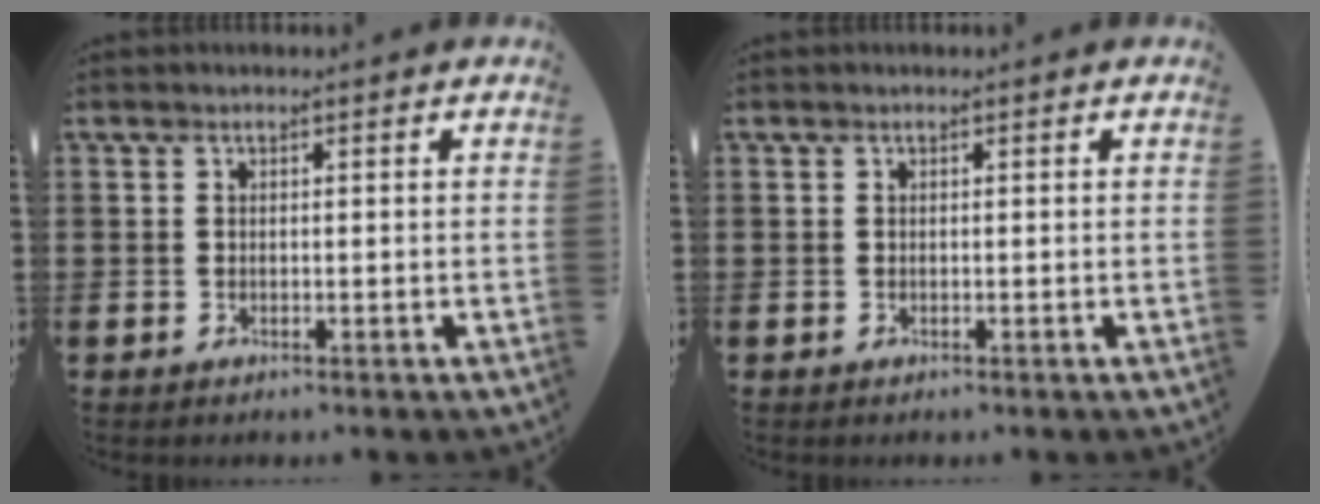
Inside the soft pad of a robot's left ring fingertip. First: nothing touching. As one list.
[{"total": 0.0}]